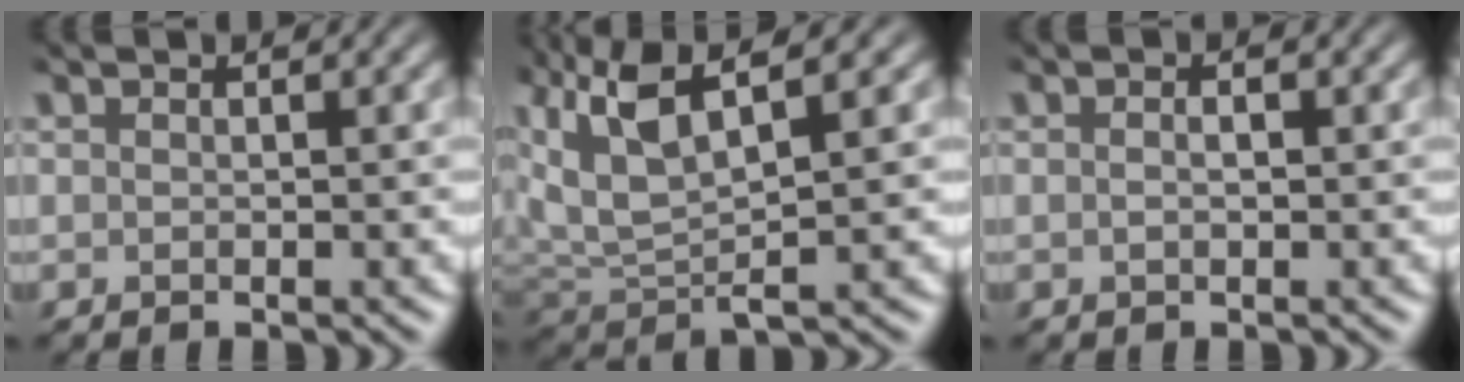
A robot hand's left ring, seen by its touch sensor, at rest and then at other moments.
{"total": 8.2, "force": [4.6, 2.9, 6.1], "torque": [-0.146, 0.013, 0.093]}
{"total": 1.1, "force": [0.2, 0.5, 1.0], "torque": [-0.013, -0.009, 0.002]}